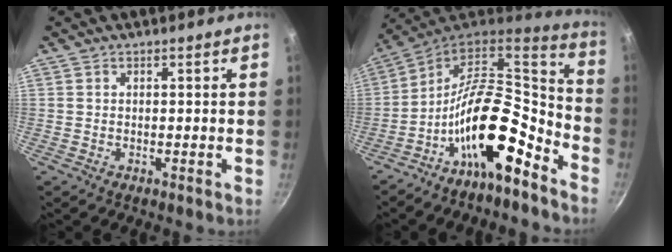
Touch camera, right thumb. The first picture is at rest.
{"total": 18.2, "force": [-9.5, 7.7, 13.5], "torque": [-0.193, 0.096, -0.179]}